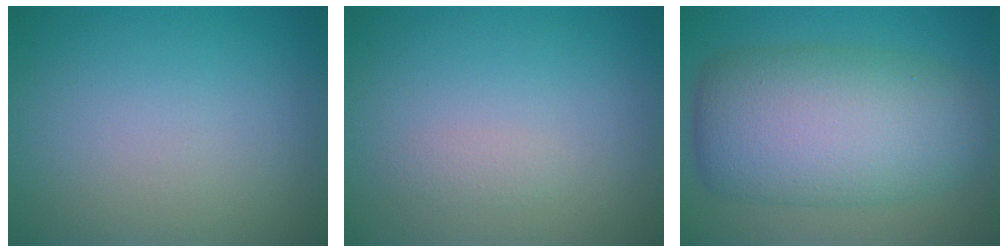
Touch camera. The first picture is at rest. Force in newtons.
{"total": 0.8, "press": 0.8, "slide": 0.0}
{"total": 10.7, "press": 10.7, "slide": 0.4}